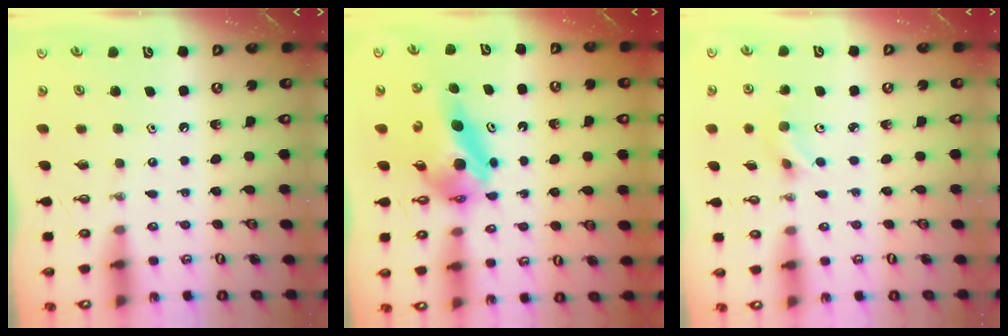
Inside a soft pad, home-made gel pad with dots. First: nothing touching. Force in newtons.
{"total": 9.6, "press": 9.5, "slide": 0.9}
{"total": 2.9, "press": 2.8, "slide": 0.6}